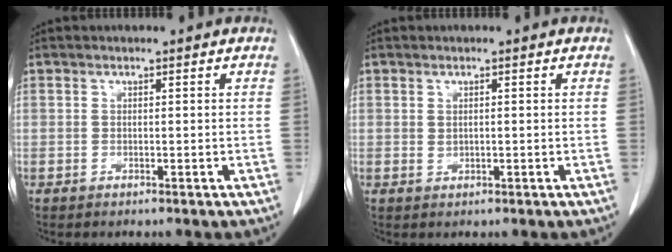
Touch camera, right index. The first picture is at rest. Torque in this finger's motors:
{"motor_torque": [0.07, 0.02, 0.01, 0.01]}